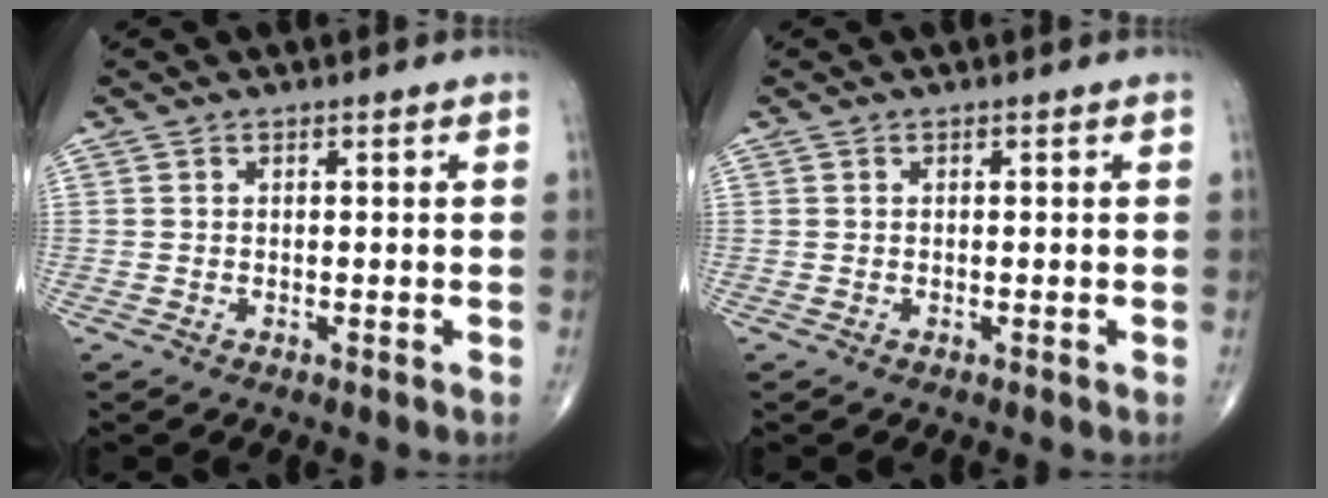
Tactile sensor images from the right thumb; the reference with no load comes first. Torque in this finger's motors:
{"motor_torque": [0.00, 0.00, 0.02, 0.02, 0.01]}